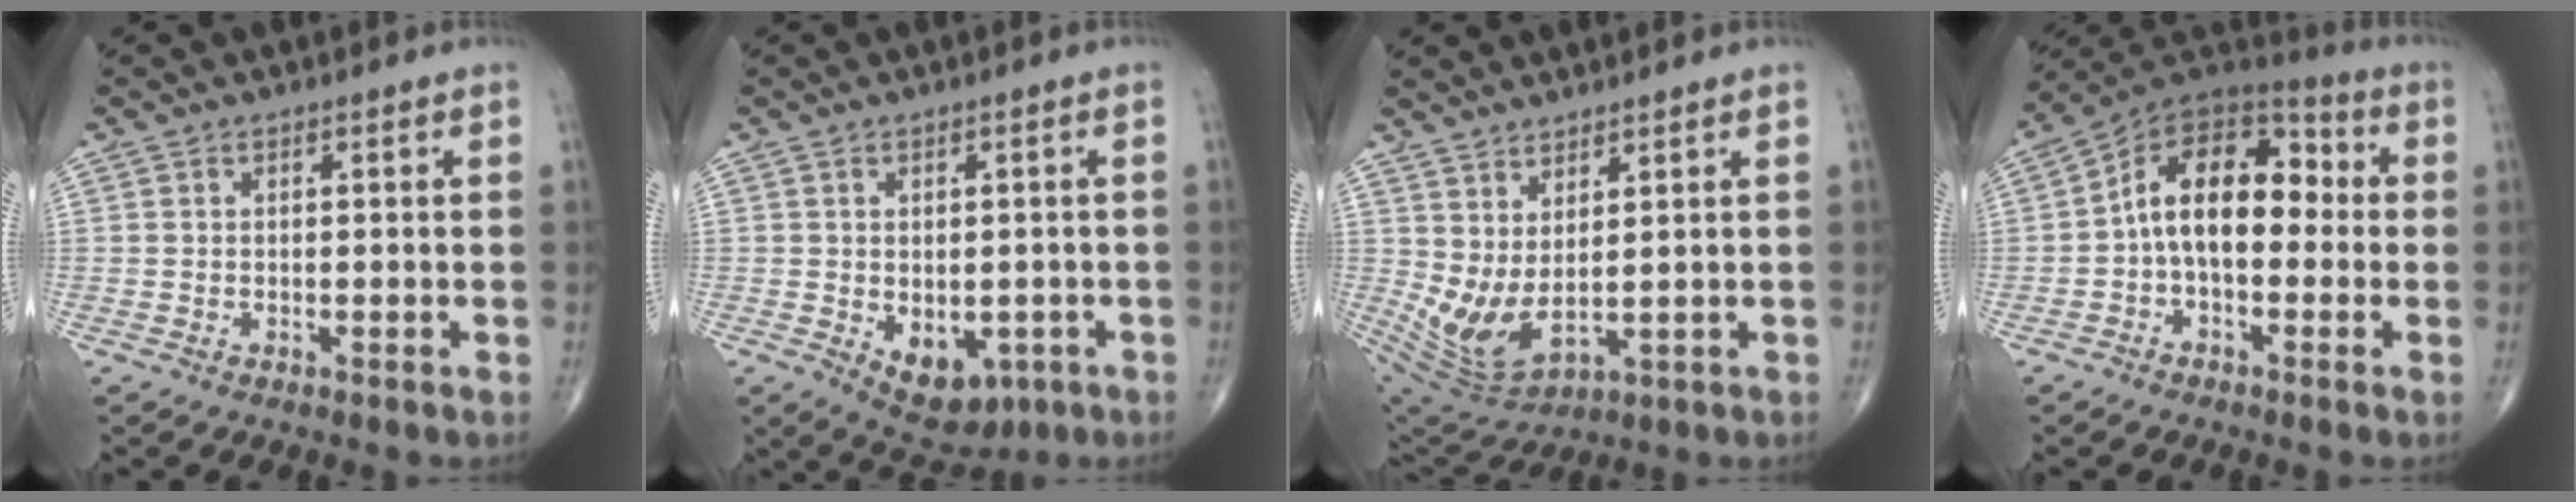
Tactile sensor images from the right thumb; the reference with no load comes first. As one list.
[{"total": 8.3, "force": [-2.5, 5.5, 5.7], "torque": [-0.057, 0.002, -0.020]}, {"total": 9.4, "force": [2.3, 3.6, 8.4], "torque": [-0.179, -0.032, 0.063]}, {"total": 15.1, "force": [-0.4, 9.1, 12.0], "torque": [-0.164, 0.048, -0.021]}]